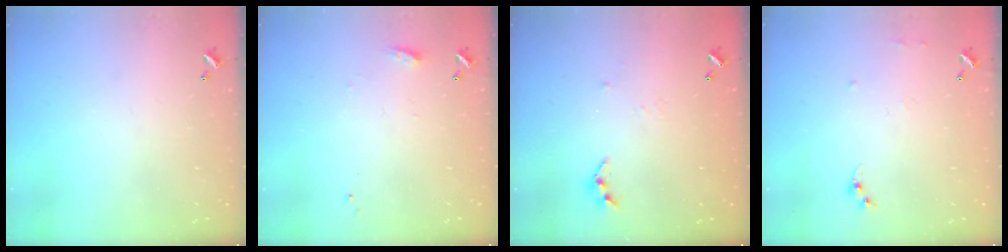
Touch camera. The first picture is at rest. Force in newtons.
{"total": 7.2, "press": 7.2, "slide": 0.7}
{"total": 3.4, "press": 3.4, "slide": 0.4}
{"total": 6.4, "press": 6.4, "slide": 0.8}